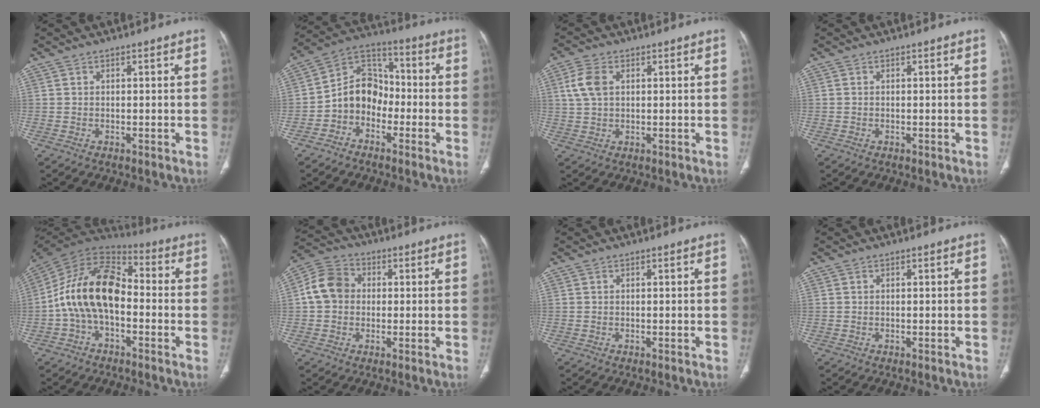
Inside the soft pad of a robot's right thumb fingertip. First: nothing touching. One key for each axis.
{"total": 10.2, "fx": -3.0, "fy": 8.1, "fz": 5.4, "tx": -0.065, "ty": 0.052, "tz": -0.070}
{"total": 5.4, "fx": 1.4, "fy": 3.4, "fz": 4.0, "tx": -0.091, "ty": 0.008, "tz": 0.029}
{"total": 0.0}
{"total": 17.2, "fx": -2.1, "fy": 10.4, "fz": 13.6, "tx": -0.237, "ty": 0.051, "tz": -0.046}
{"total": 8.2, "fx": 0.4, "fy": 6.9, "fz": 4.4, "tx": -0.072, "ty": 0.022, "tz": -0.004}
{"total": 0.0}
{"total": 0.0}